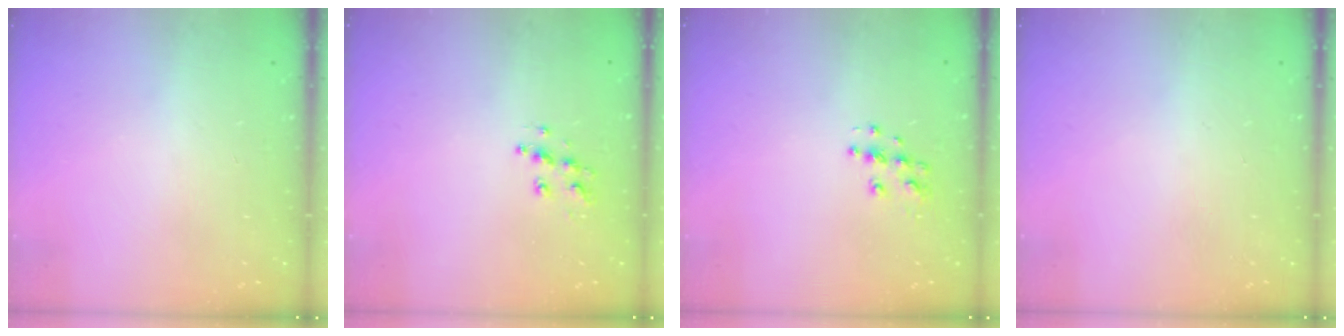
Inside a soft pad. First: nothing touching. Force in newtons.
{"total": 7.5, "press": 7.5, "slide": 0.1}
{"total": 5.9, "press": 5.9, "slide": 0.1}
{"total": 0.0}